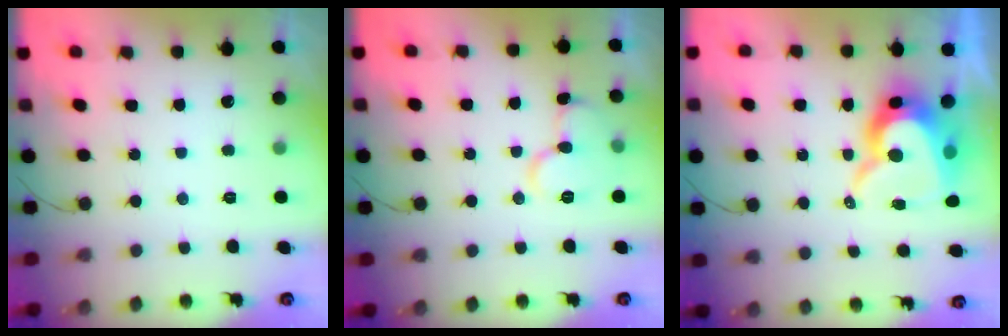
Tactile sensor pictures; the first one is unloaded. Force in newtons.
{"total": 9.6, "press": 9.5, "slide": 1.2}
{"total": 14.5, "press": 14.4, "slide": 0.9}